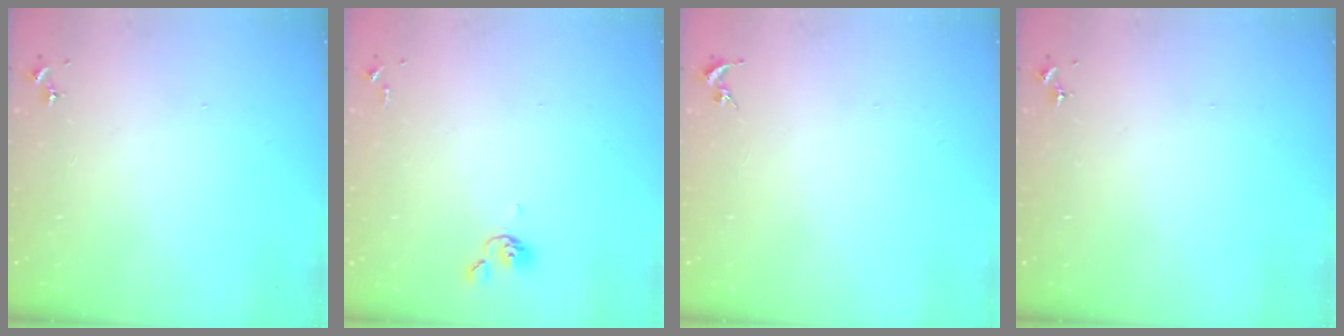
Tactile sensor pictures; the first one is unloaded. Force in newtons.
{"total": 4.6, "press": 4.5, "slide": 0.5}
{"total": 0.0}
{"total": 0.0}